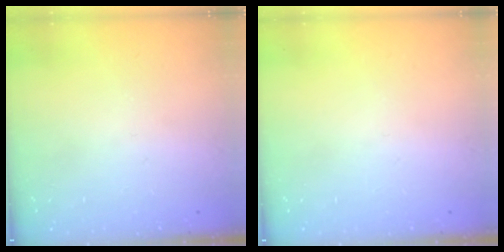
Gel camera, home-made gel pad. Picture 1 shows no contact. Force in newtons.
{"total": 0.0}